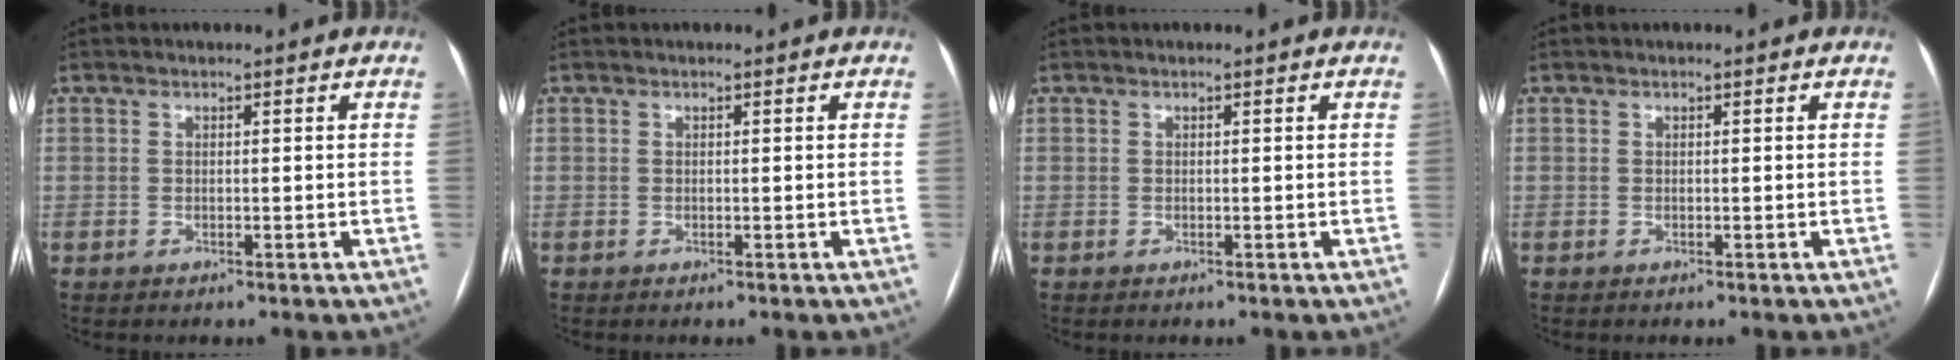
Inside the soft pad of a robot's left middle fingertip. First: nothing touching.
{"total": 0.0}
{"total": 0.0}
{"total": 0.0}